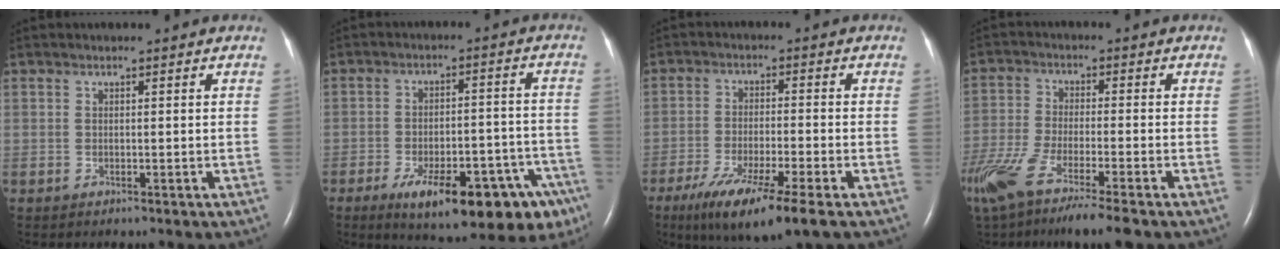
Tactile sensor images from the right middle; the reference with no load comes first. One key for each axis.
{"total": 19.9, "fx": -12.0, "fy": 6.5, "fz": 14.4, "tx": -0.130, "ty": 0.024, "tz": -0.162}
{"total": 14.2, "fx": -9.6, "fy": 8.8, "fz": 5.6, "tx": -0.042, "ty": 0.057, "tz": -0.118}
{"total": 14.6, "fx": -10.3, "fy": 1.5, "fz": 10.3, "tx": -0.224, "ty": -0.044, "tz": -0.185}